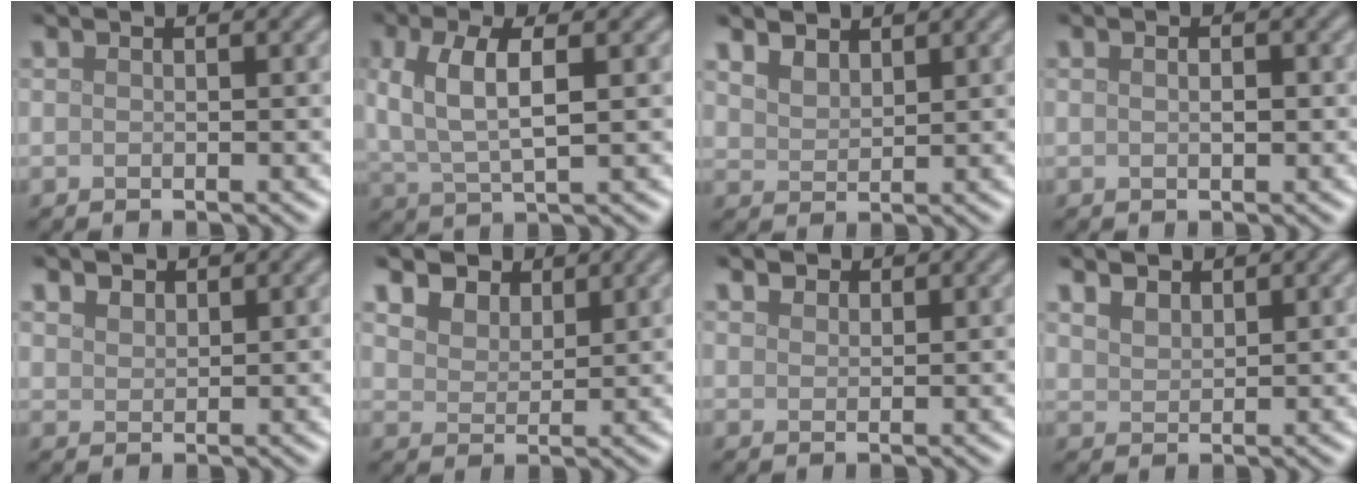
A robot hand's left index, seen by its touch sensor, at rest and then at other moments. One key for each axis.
{"total": 5.3, "fx": 1.3, "fy": 2.0, "fz": 4.7, "tx": -0.101, "ty": 0.004, "tz": 0.025}
{"total": 3.0, "fx": 2.4, "fy": 1.4, "fz": 1.0, "tx": -0.030, "ty": -0.002, "tz": 0.051}
{"total": 1.0, "fx": 0.1, "fy": 0.4, "fz": 0.9, "tx": -0.014, "ty": -0.002, "tz": 0.004}
{"total": 1.6, "fx": 1.3, "fy": 0.9, "fz": 0.3, "tx": -0.011, "ty": -0.002, "tz": 0.031}
{"total": 5.0, "fx": 3.8, "fy": 2.8, "fz": 1.5, "tx": -0.063, "ty": -0.001, "tz": 0.067}
{"total": 1.5, "fx": 1.3, "fy": 0.7, "fz": 0.2, "tx": -0.006, "ty": -0.005, "tz": 0.027}
{"total": 2.2, "fx": 1.8, "fy": 1.0, "fz": 0.6, "tx": -0.020, "ty": 0.000, "tz": 0.042}